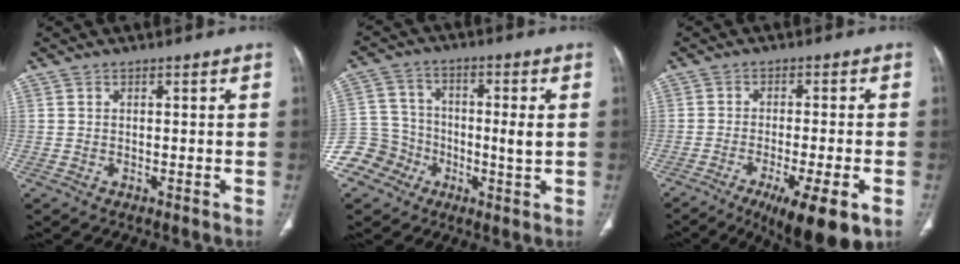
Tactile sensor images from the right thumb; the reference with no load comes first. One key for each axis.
{"total": 9.8, "fx": -3.2, "fy": 8.2, "fz": 4.3, "tx": -0.055, "ty": 0.034, "tz": -0.063}
{"total": 12.2, "fx": -6.2, "fy": 2.3, "fz": 10.2, "tx": -0.139, "ty": -0.005, "tz": -0.091}